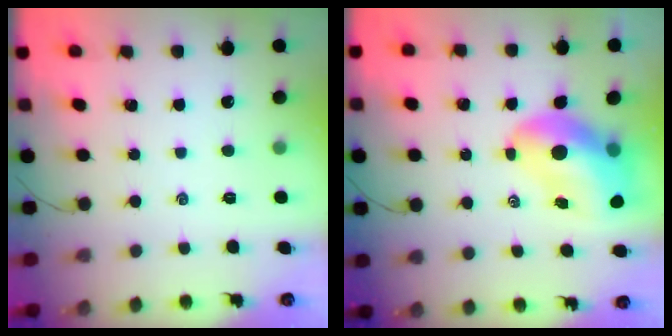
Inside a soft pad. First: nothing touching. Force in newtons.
{"total": 13.8, "press": 13.3, "slide": 3.7}